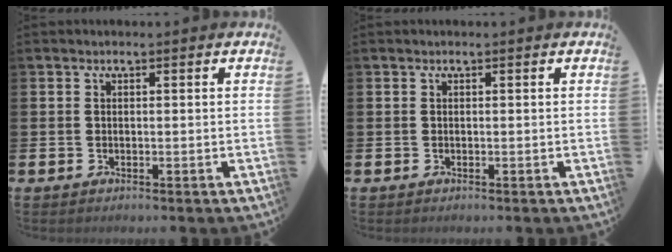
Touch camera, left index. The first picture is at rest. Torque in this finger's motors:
{"motor_torque": [-0.01, -0.01, 0.00, 0.00]}